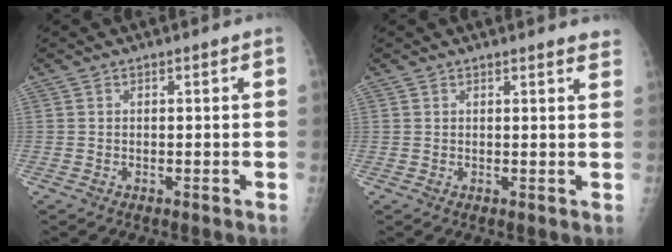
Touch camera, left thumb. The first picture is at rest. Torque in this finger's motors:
{"motor_torque": [0.29, 0.23, -0.60, -1.03, 0.11]}